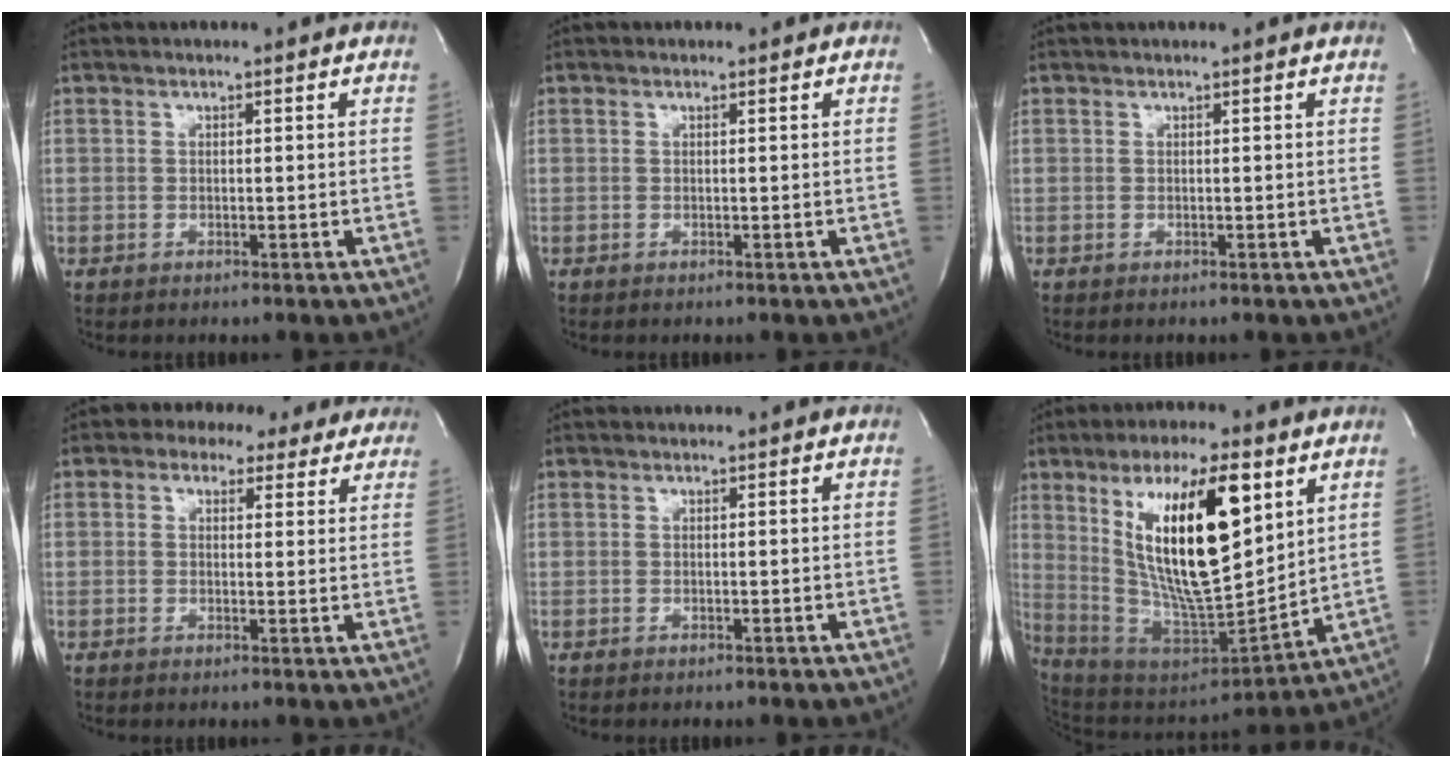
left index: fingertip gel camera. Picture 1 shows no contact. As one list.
[{"total": 0.0}, {"total": 0.7, "force": [0.6, -0.2, 0.4], "torque": [-0.009, 0.006, 0.017]}, {"total": 9.0, "force": [6.5, 5.3, 3.5], "torque": [-0.032, 0.034, 0.069]}, {"total": 0.0}, {"total": 21.4, "force": [8.2, 5.3, 19.0], "torque": [-0.344, -0.011, 0.147]}]